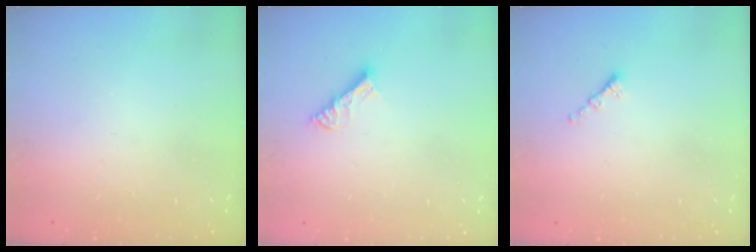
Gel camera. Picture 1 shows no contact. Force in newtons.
{"total": 6.1, "press": 6.1, "slide": 0.4}
{"total": 0.8, "press": 0.8, "slide": 0.2}